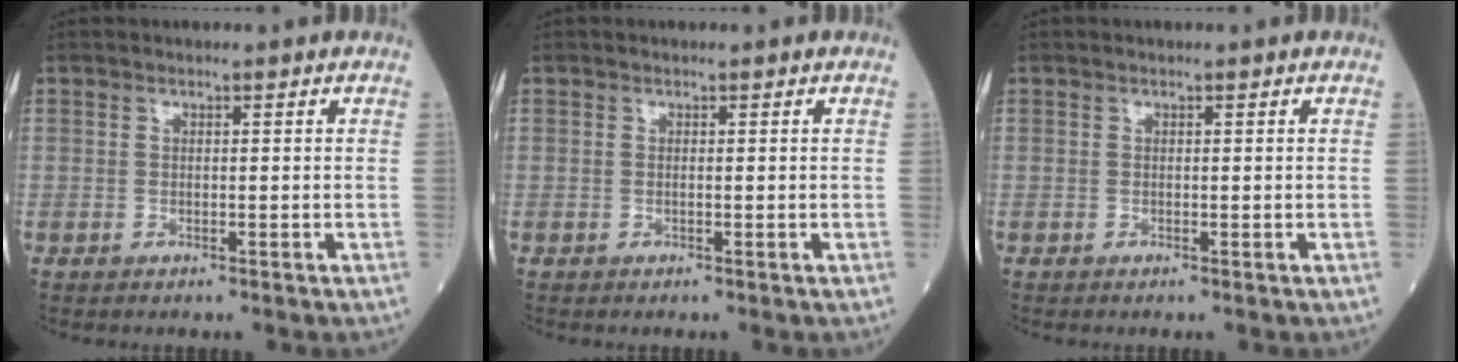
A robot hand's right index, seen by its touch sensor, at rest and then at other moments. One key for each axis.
{"total": 0.0}
{"total": 0.0}